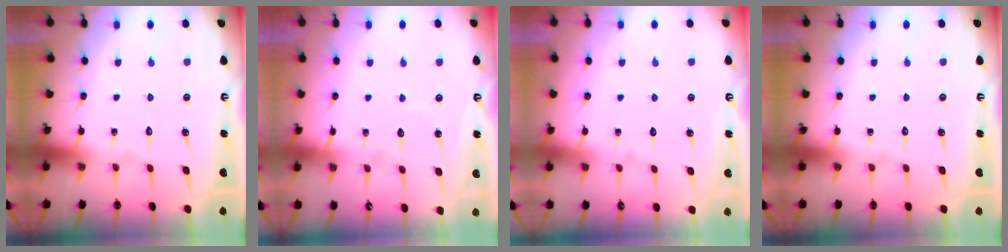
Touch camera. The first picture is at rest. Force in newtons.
{"total": 4.5, "press": 4.4, "slide": 0.5}
{"total": 2.6, "press": 2.6, "slide": 0.2}
{"total": 0.0}